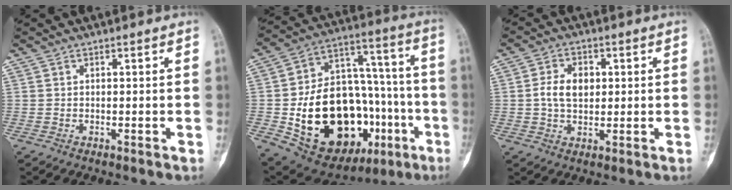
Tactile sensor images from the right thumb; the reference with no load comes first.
{"total": 31.7, "force": [-9.1, 18.5, 24.2], "torque": [-0.378, 0.037, -0.119]}
{"total": 6.4, "force": [0.7, 4.4, 4.7], "torque": [-0.074, 0.006, 0.010]}